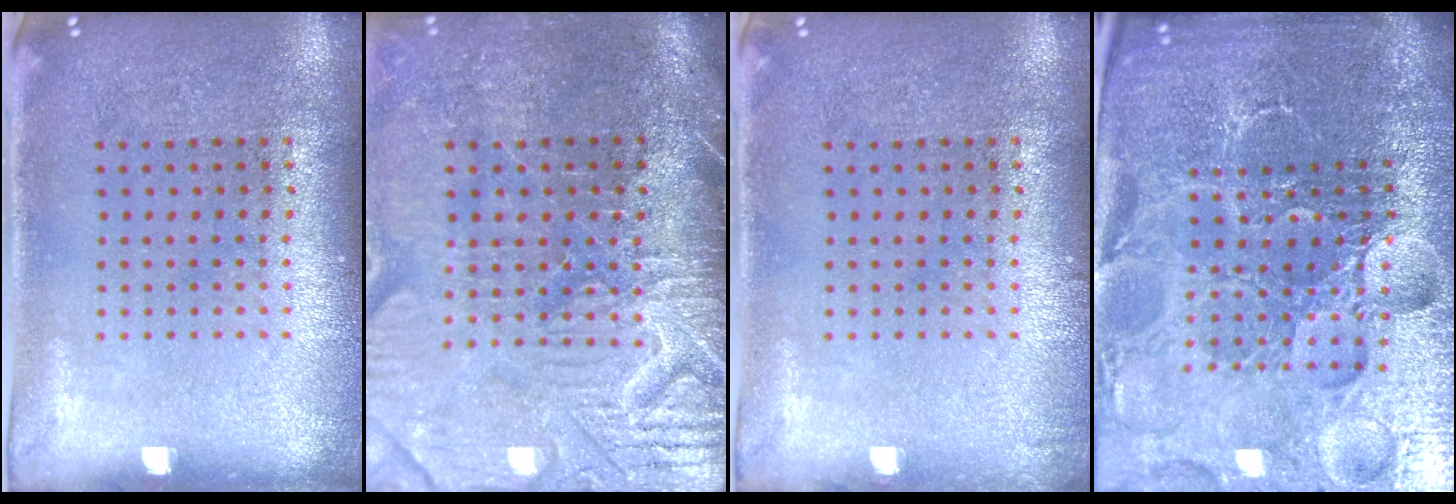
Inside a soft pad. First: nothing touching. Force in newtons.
{"total": 4.4, "press": 4.0, "slide": 2.0}
{"total": 0.6, "press": 0.6, "slide": 0.1}
{"total": 6.2, "press": 5.6, "slide": 2.7}